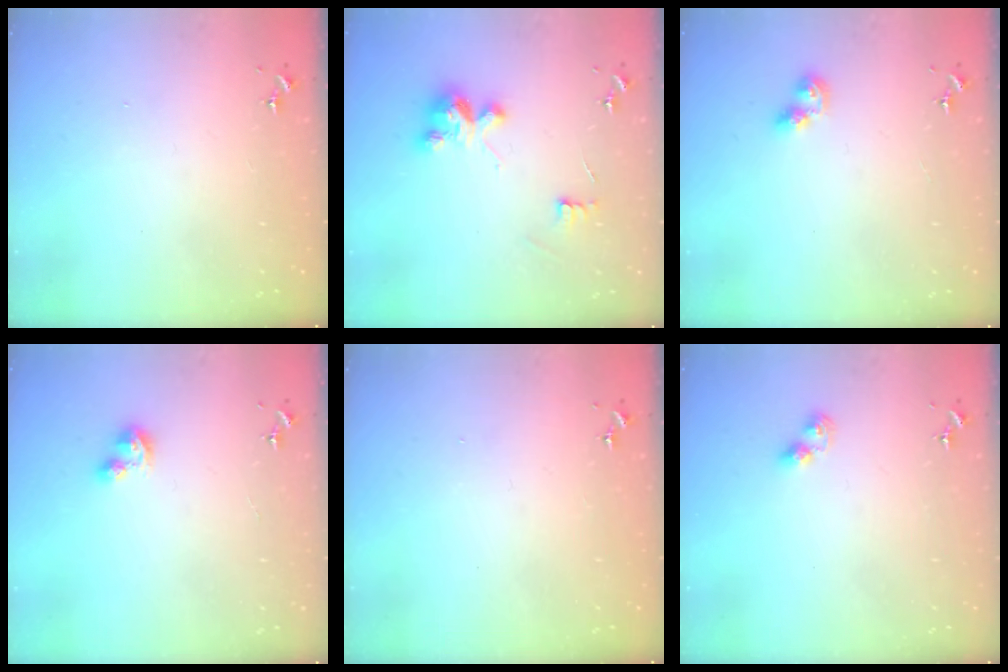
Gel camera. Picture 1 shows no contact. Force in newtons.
{"total": 8.9, "press": 8.9, "slide": 0.3}
{"total": 6.0, "press": 6.0, "slide": 0.3}
{"total": 4.8, "press": 4.7, "slide": 0.8}
{"total": 0.0}
{"total": 5.3, "press": 5.3, "slide": 0.4}